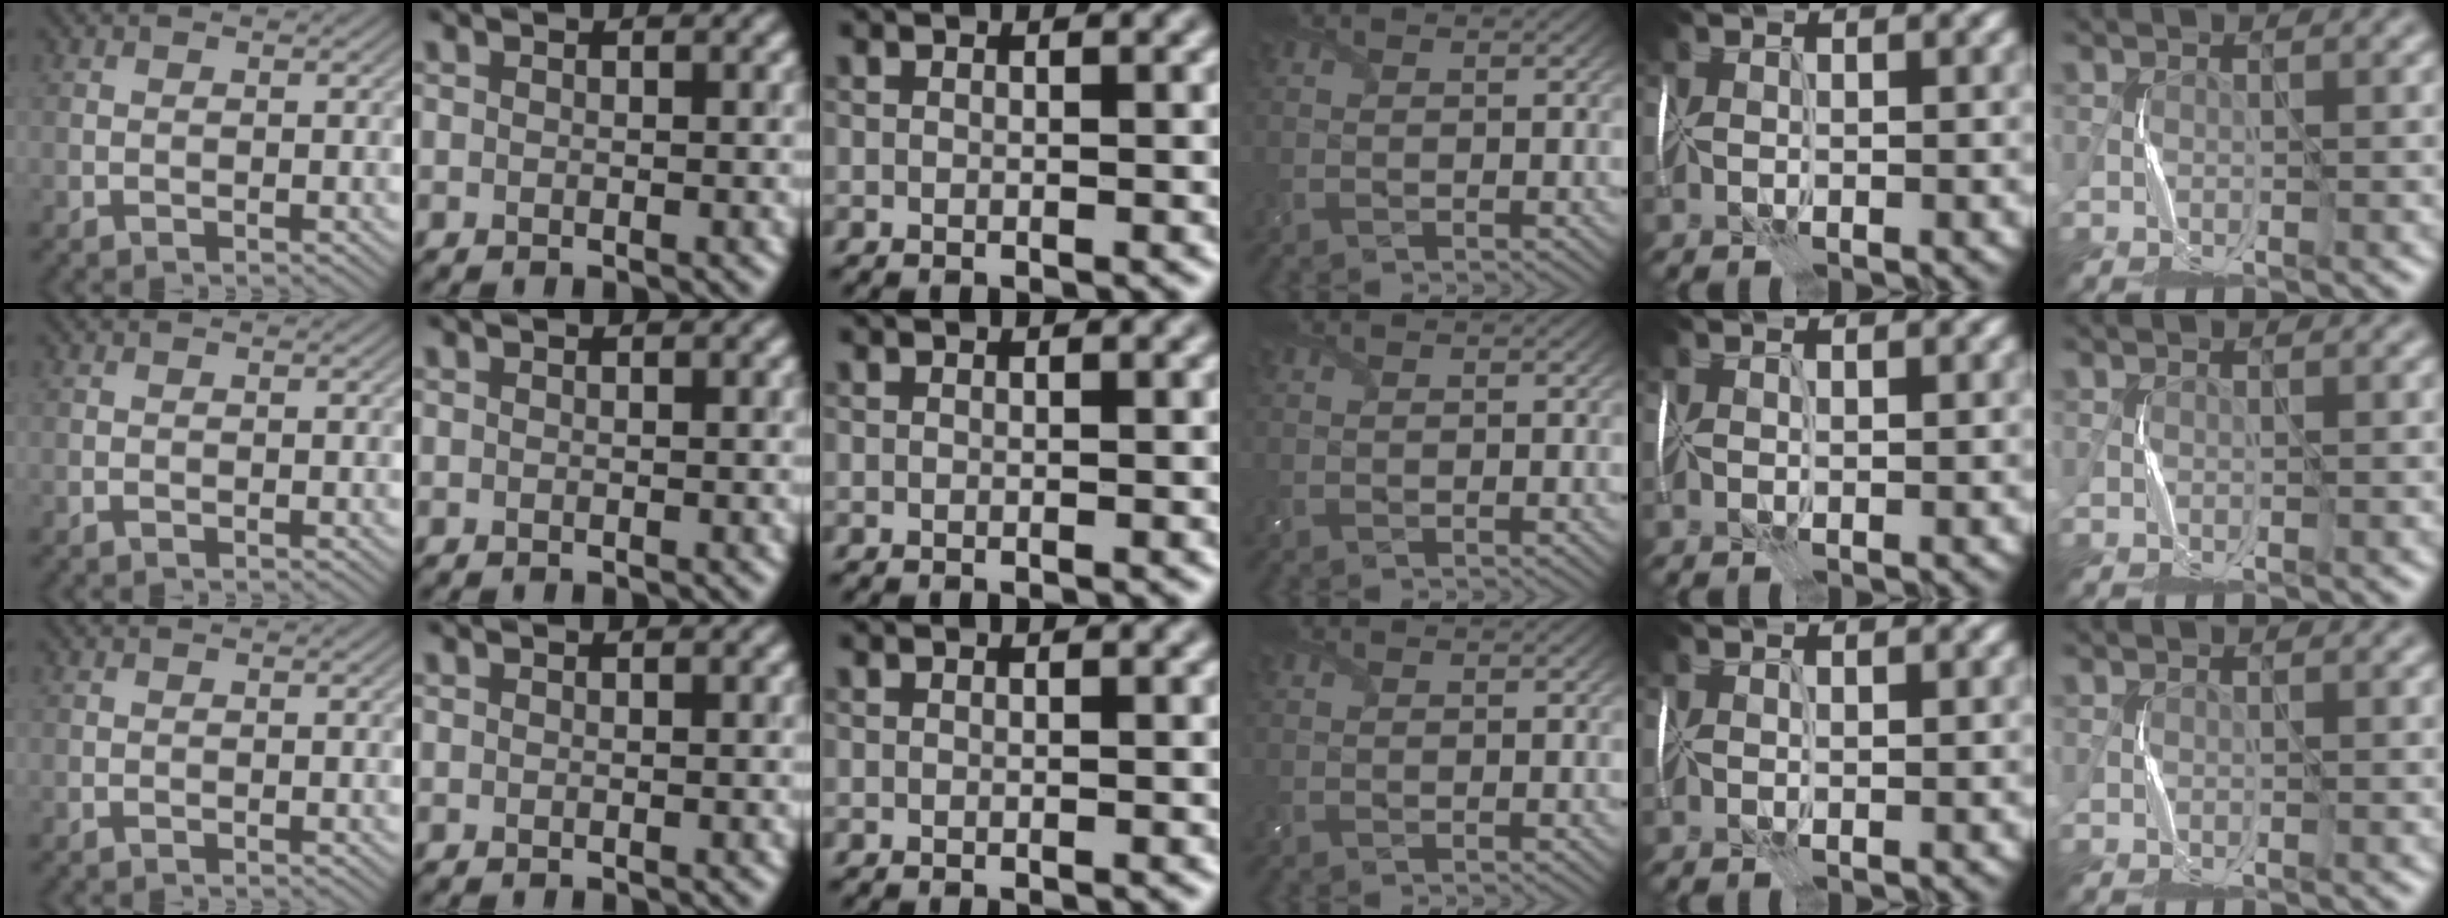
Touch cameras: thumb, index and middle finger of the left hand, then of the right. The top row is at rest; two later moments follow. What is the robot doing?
{"motion": "fold", "object": "tissue"}